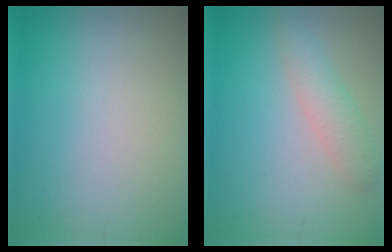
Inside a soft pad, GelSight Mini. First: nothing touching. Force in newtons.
{"total": 2.5, "press": 2.5, "slide": 0.2}